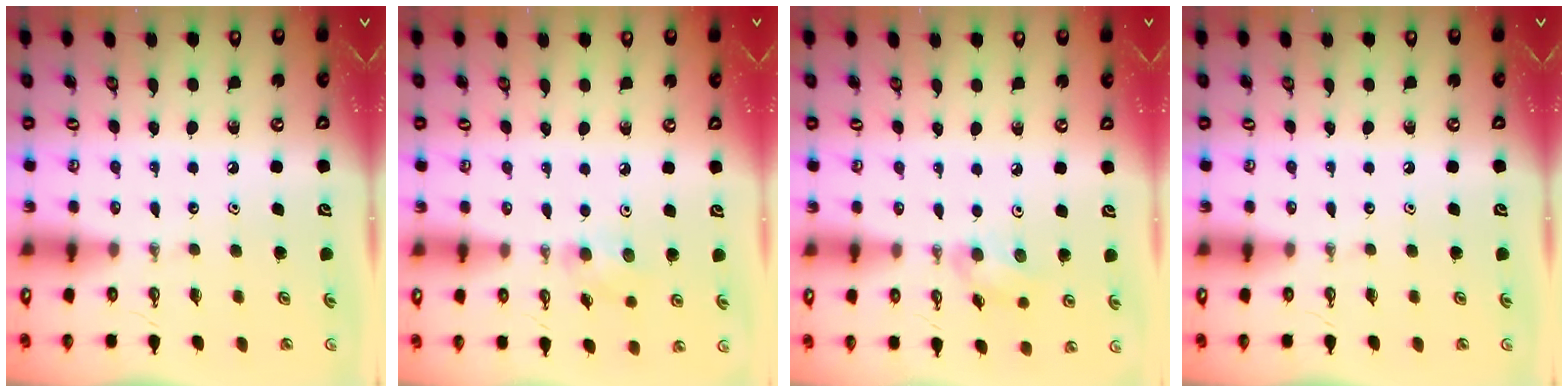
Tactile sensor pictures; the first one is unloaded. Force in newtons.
{"total": 5.2, "press": 5.0, "slide": 1.4}
{"total": 5.7, "press": 5.5, "slide": 1.6}
{"total": 0.0}